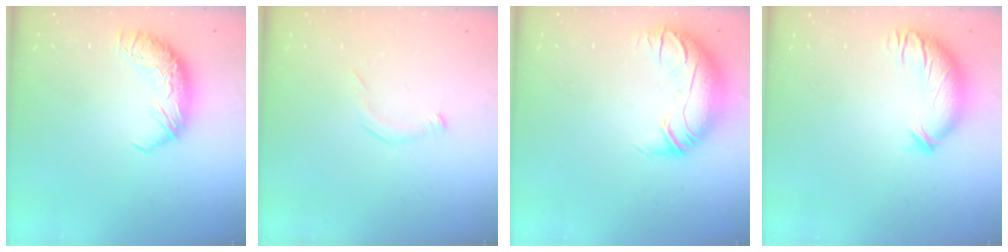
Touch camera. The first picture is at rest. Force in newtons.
{"total": 6.1, "press": 6.1, "slide": 0.5}
{"total": 3.0, "press": 1.0, "slide": 2.8}
{"total": 3.8, "press": 3.1, "slide": 2.2}